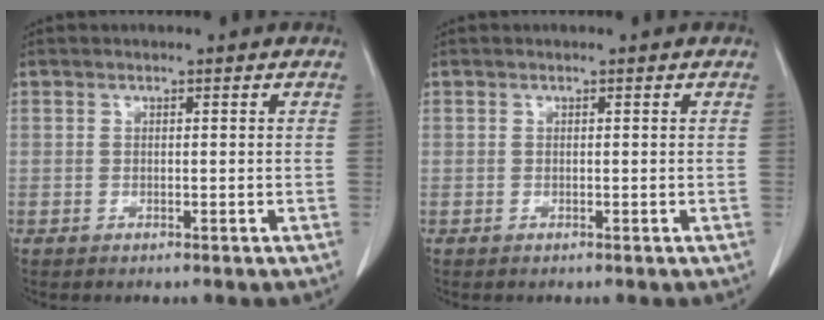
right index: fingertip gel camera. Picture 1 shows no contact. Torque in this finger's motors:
{"motor_torque": [0.00, 0.00, 0.00, 0.00]}